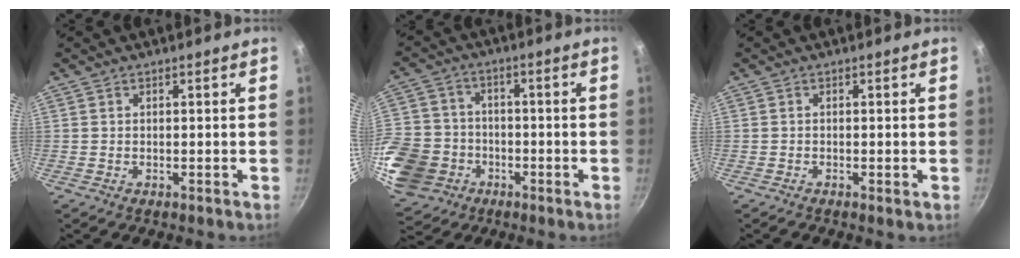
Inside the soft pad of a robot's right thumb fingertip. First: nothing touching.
{"total": 19.4, "force": [-6.2, 15.9, 9.2], "torque": [-0.203, 0.031, -0.111]}
{"total": 0.7, "force": [-0.3, 0.2, 0.6], "torque": [-0.013, 0.002, -0.007]}